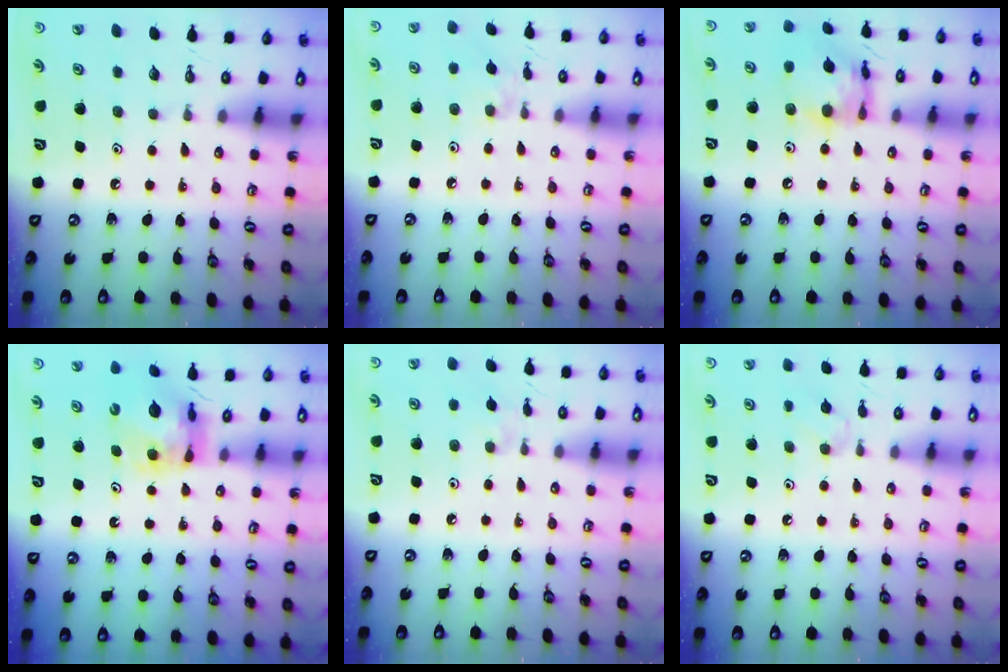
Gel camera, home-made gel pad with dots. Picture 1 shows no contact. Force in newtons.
{"total": 2.3, "press": 2.3, "slide": 0.4}
{"total": 14.0, "press": 13.9, "slide": 1.2}
{"total": 9.7, "press": 9.6, "slide": 1.2}
{"total": 1.8, "press": 1.7, "slide": 0.4}
{"total": 5.2, "press": 5.2, "slide": 0.7}